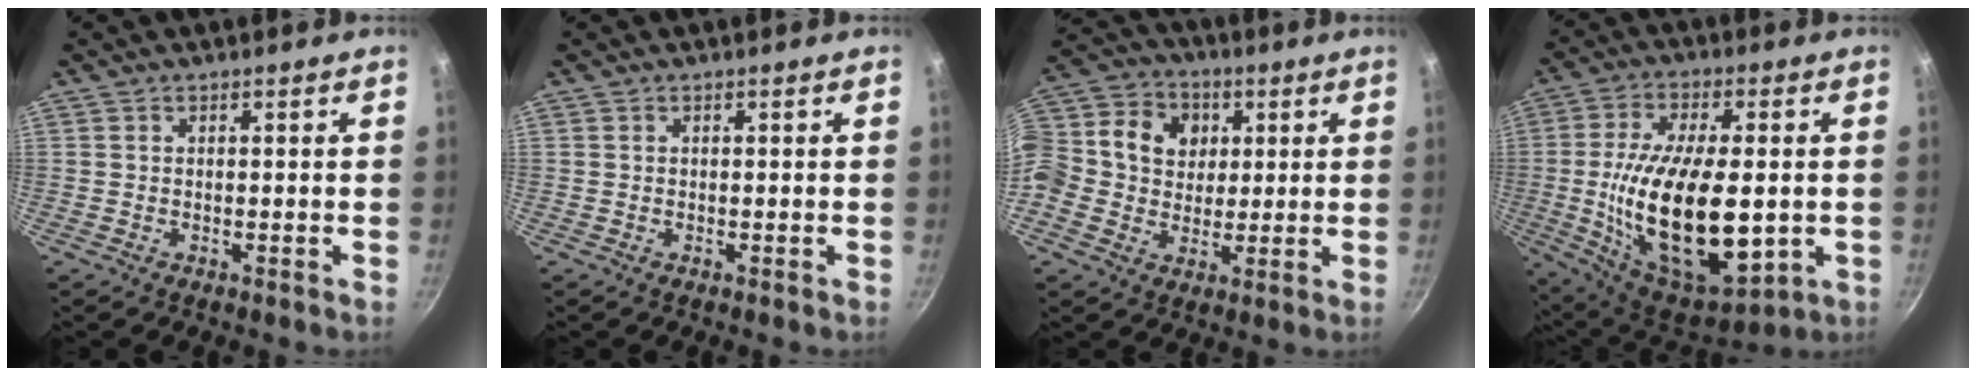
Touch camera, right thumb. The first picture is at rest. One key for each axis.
{"total": 0.0}
{"total": 18.9, "fx": 3.2, "fy": 16.2, "fz": 9.3, "tx": -0.195, "ty": 0.037, "tz": 0.044}
{"total": 24.8, "fx": -2.3, "fy": 11.8, "fz": 21.7, "tx": -0.378, "ty": -0.002, "tz": -0.026}